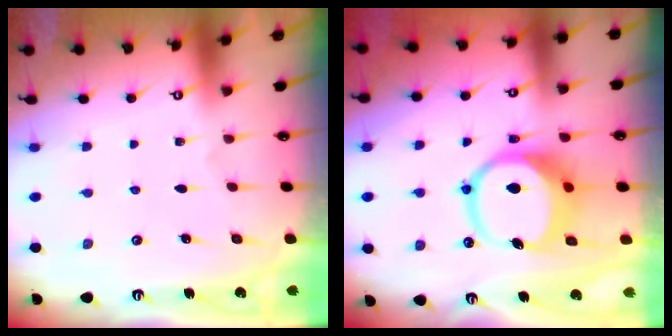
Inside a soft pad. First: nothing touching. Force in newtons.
{"total": 11.5, "press": 11.3, "slide": 2.1}